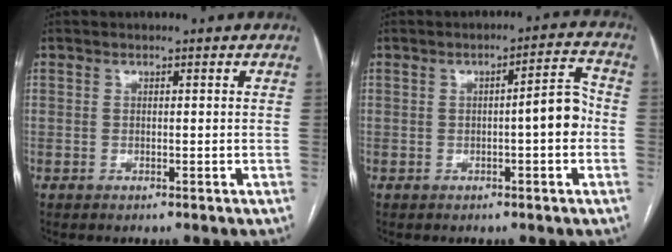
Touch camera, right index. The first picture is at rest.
{"total": 5.4, "force": [-0.7, 0.9, 5.3], "torque": [-0.068, 0.018, -0.012]}